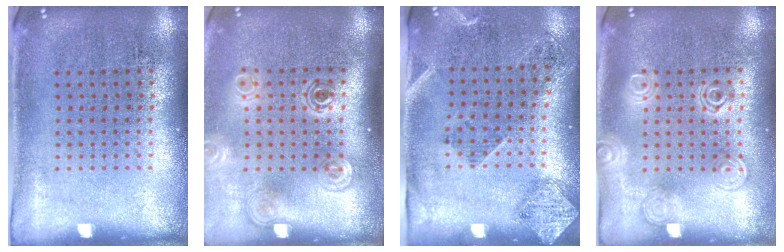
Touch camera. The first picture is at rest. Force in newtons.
{"total": 1.8, "press": 1.3, "slide": 1.2}
{"total": 1.7, "press": 1.3, "slide": 1.1}
{"total": 1.3, "press": 1.3, "slide": 0.2}